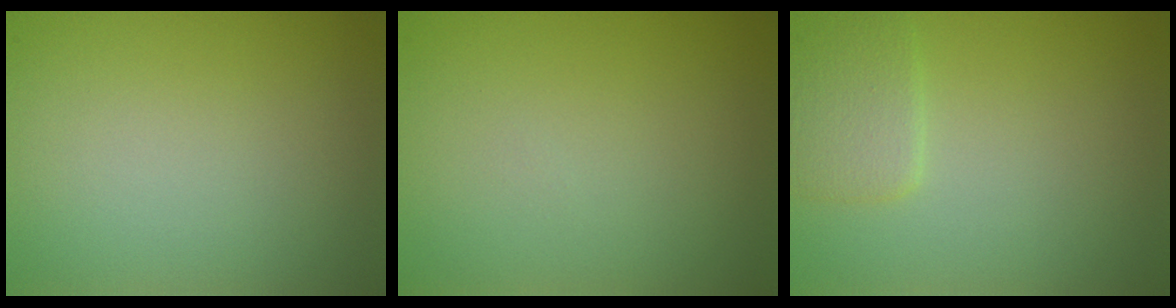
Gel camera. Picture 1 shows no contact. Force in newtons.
{"total": 0.0}
{"total": 2.0, "press": 2.0, "slide": 0.1}